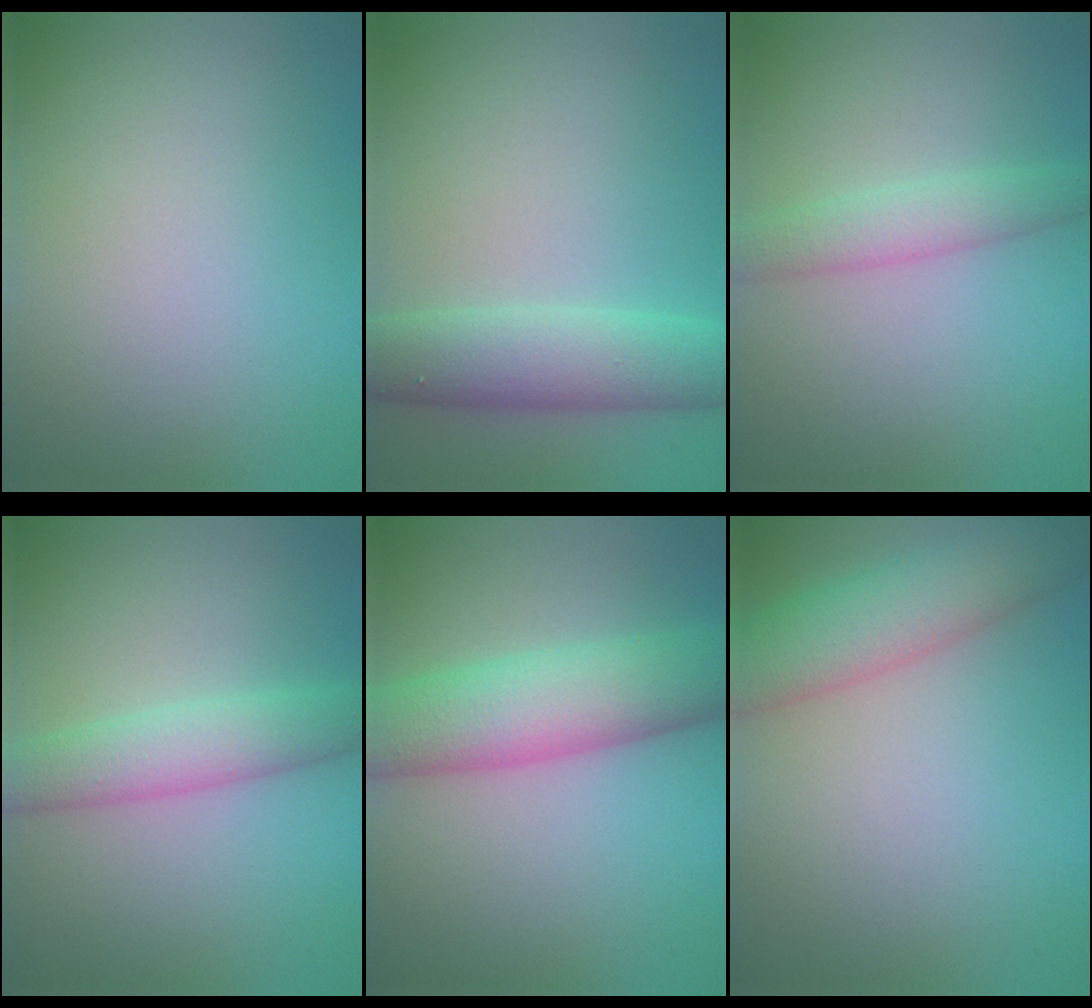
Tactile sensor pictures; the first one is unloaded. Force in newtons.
{"total": 4.7, "press": 4.7, "slide": 0.3}
{"total": 2.6, "press": 2.6, "slide": 0.0}
{"total": 3.9, "press": 3.9, "slide": 0.1}
{"total": 7.3, "press": 7.2, "slide": 0.1}
{"total": 5.7, "press": 5.7, "slide": 0.2}